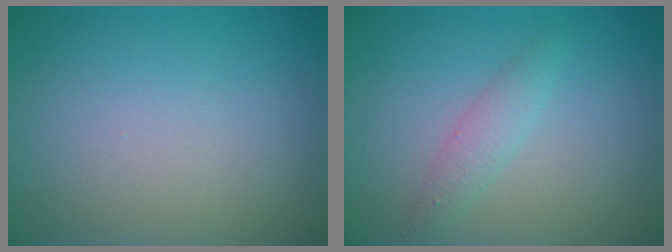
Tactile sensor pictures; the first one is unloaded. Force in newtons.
{"total": 1.8, "press": 1.8, "slide": 0.0}